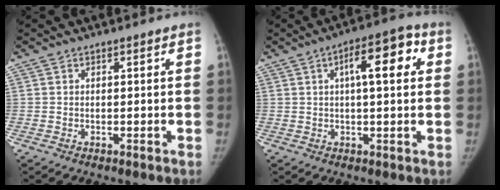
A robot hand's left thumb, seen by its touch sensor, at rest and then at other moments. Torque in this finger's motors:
{"motor_torque": [1.02, 1.05, 0.84, -0.25, 0.24]}